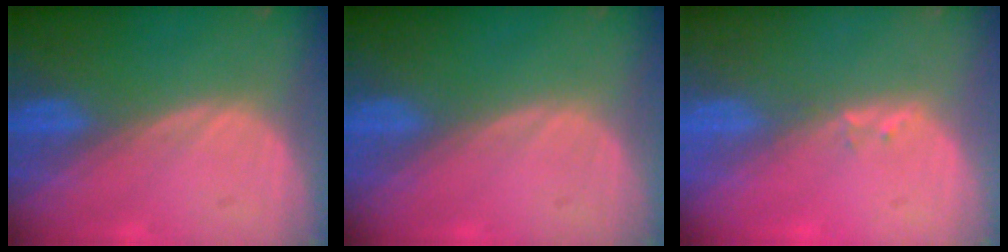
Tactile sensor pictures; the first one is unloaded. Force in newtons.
{"total": 0.0}
{"total": 1.0, "press": 0.9, "slide": 0.5}